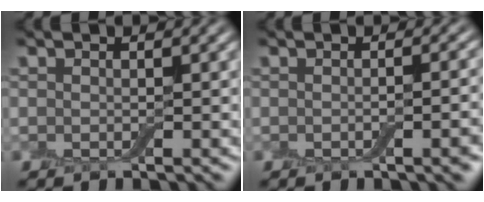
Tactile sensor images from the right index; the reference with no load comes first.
{"total": 4.2, "force": [-0.9, 1.6, 3.7], "torque": [-0.021, 0.005, -0.010]}